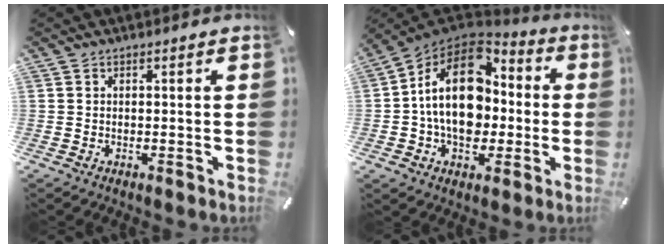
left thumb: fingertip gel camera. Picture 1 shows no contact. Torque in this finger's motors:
{"motor_torque": [1.24, 1.87, 2.31, 0.20, 0.66]}